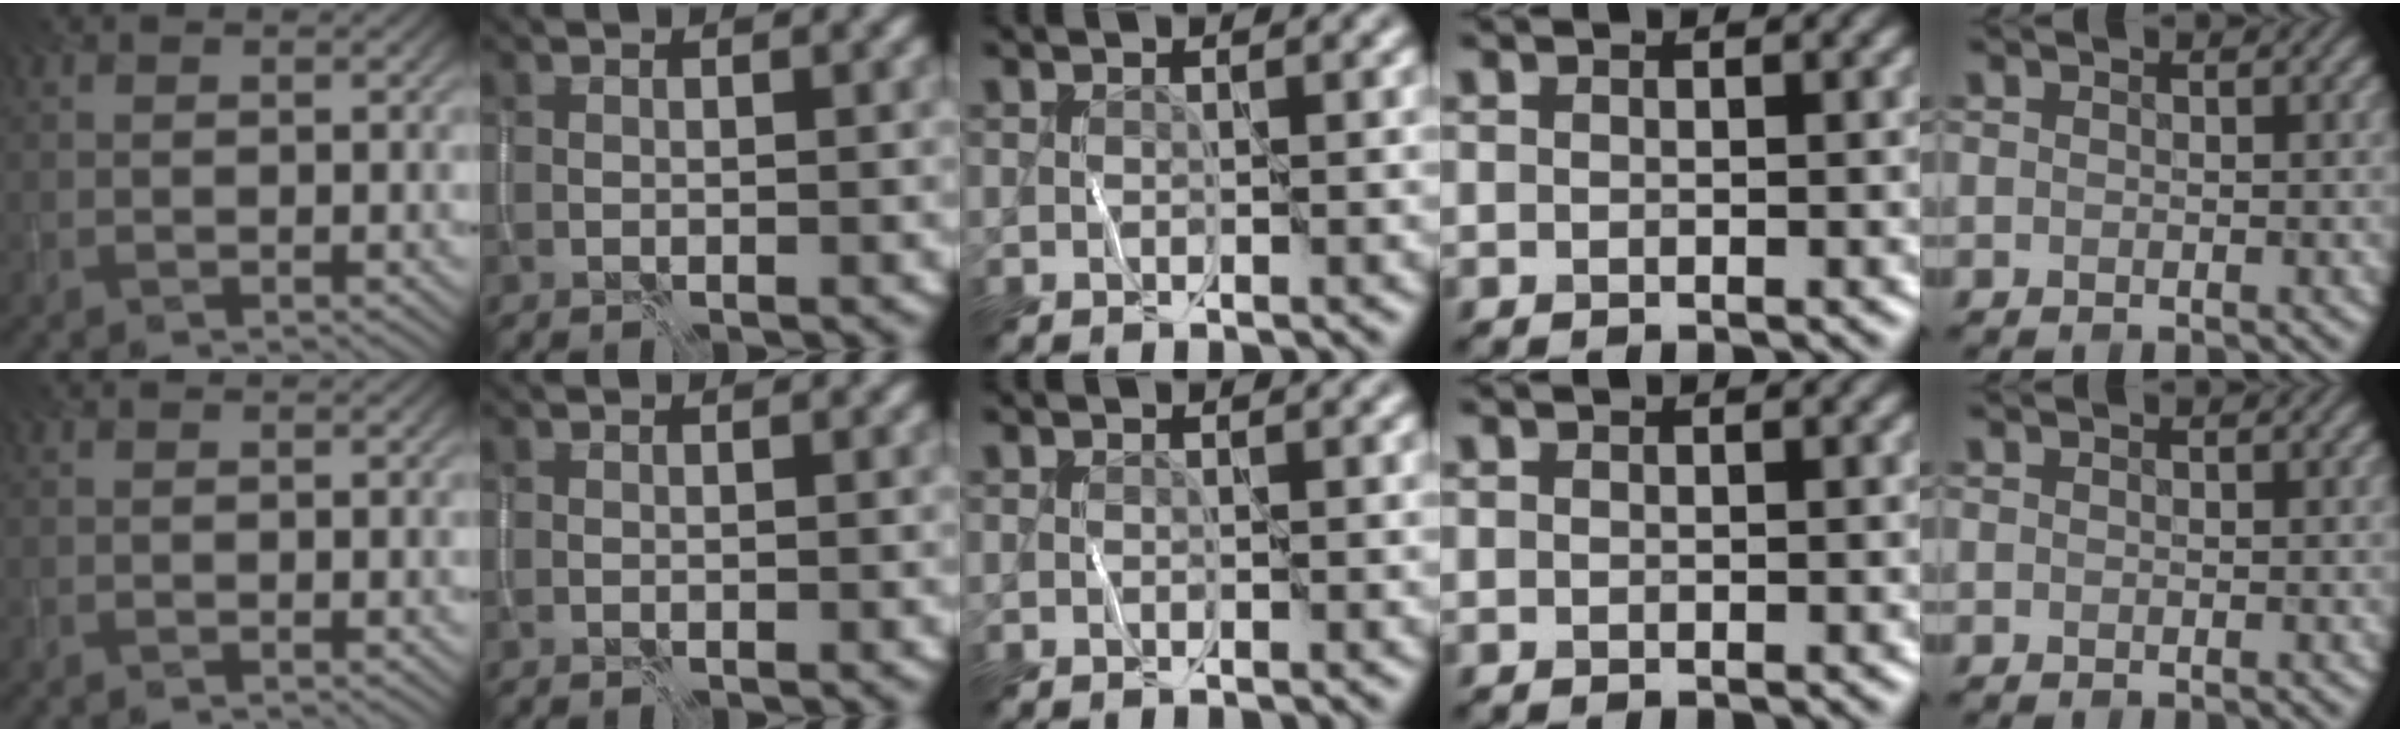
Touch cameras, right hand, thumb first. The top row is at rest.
{}